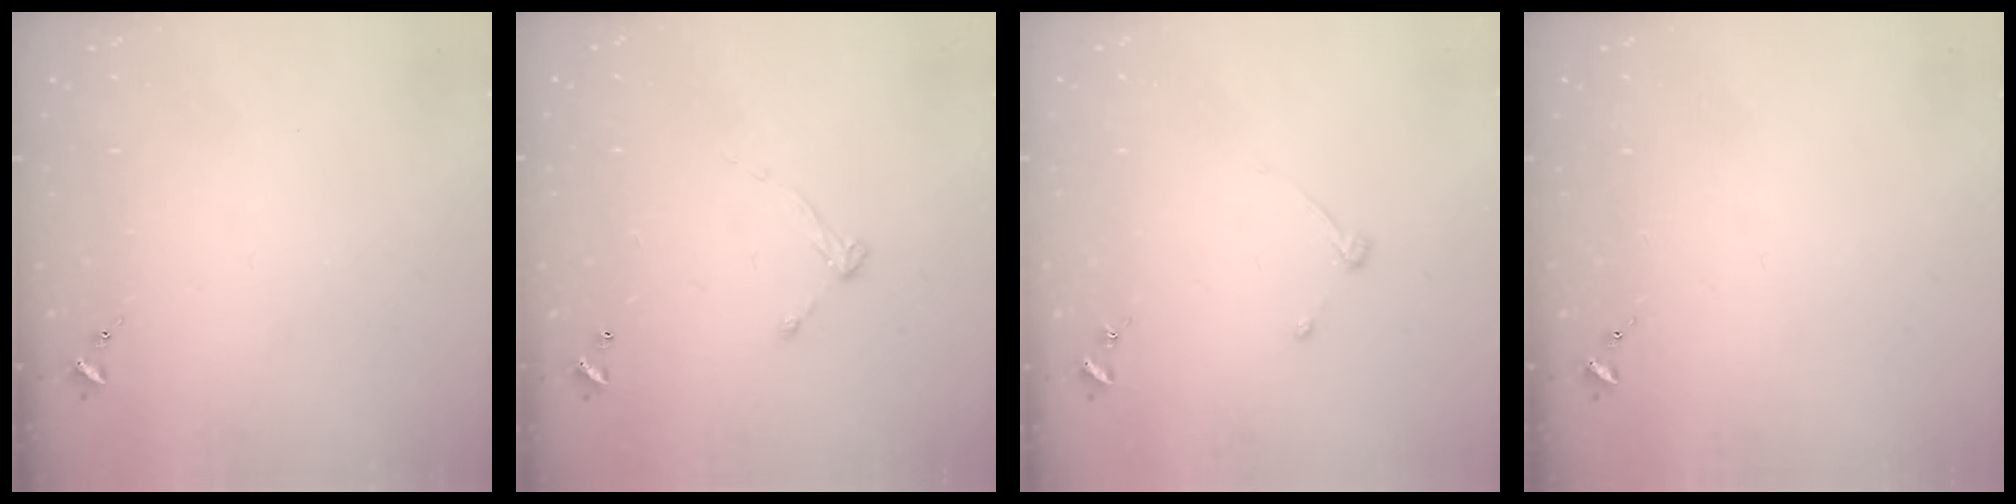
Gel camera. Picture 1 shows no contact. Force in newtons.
{"total": 5.4, "press": 5.4, "slide": 0.3}
{"total": 3.3, "press": 3.2, "slide": 0.6}
{"total": 0.0}